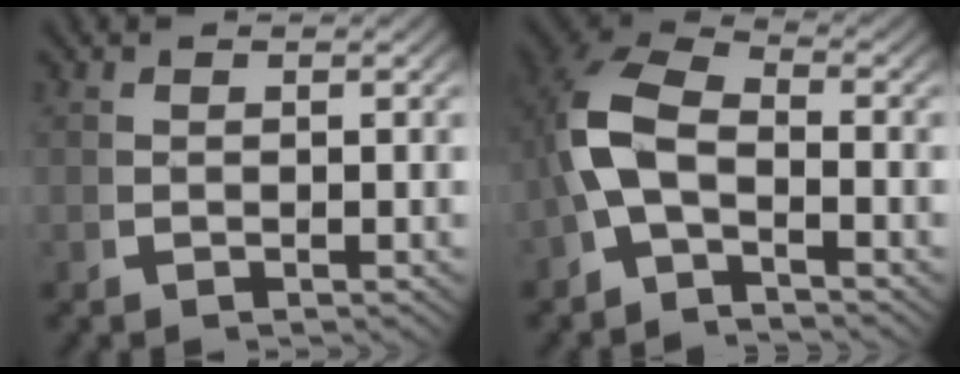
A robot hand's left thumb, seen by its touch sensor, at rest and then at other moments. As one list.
[{"total": 8.2, "force": [-0.9, 5.9, 5.7], "torque": [-0.140, -0.017, -0.022]}]